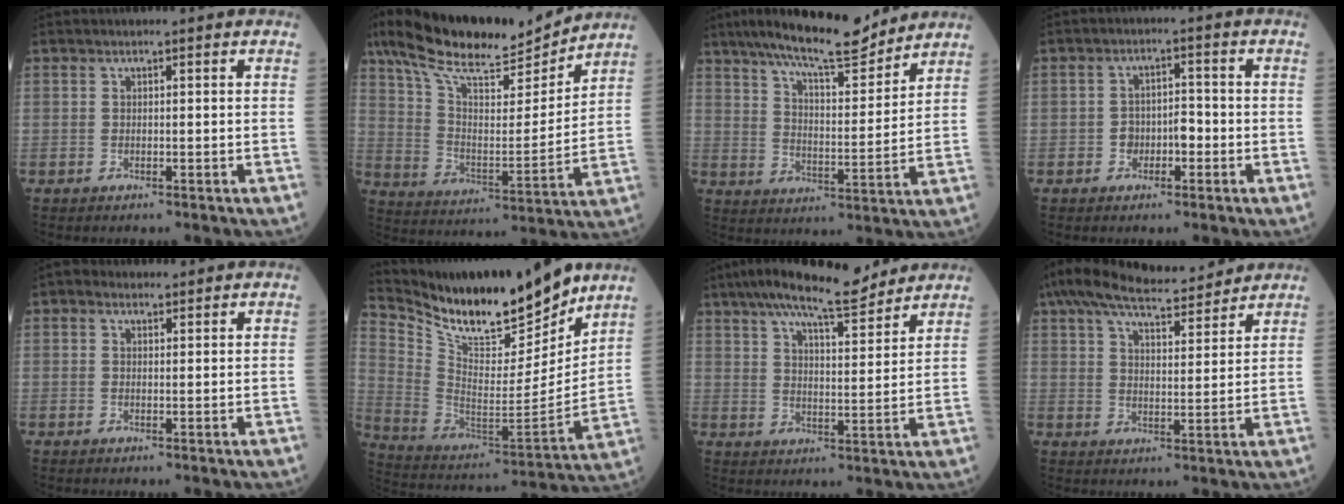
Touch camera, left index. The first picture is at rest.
{"total": 19.1, "force": [16.0, 3.8, 9.7], "torque": [-0.175, 0.013, 0.271]}
{"total": 14.1, "force": [12.2, 2.0, 6.7], "torque": [-0.116, 0.000, 0.196]}
{"total": 3.3, "force": [-1.2, 2.1, 2.3], "torque": [-0.035, 0.016, -0.021]}
{"total": 1.6, "force": [1.1, 1.0, 0.5], "torque": [-0.014, 0.015, 0.016]}
{"total": 21.5, "force": [18.3, 4.3, 10.4], "torque": [-0.196, -0.025, 0.314]}
{"total": 13.7, "force": [11.6, 2.2, 7.0], "torque": [-0.119, 0.016, 0.180]}
{"total": 13.8, "force": [12.4, 2.0, 5.7], "torque": [-0.110, 0.026, 0.197]}